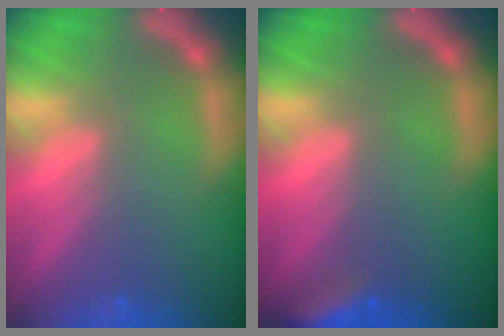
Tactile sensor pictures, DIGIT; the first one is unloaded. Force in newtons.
{"total": 4.0}